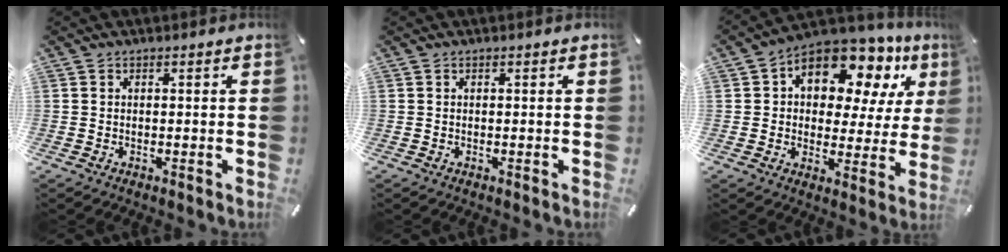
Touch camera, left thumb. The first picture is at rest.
{"total": 0.0}
{"total": 12.7, "force": [7.8, 7.9, 6.2], "torque": [-0.098, -0.063, 0.139]}